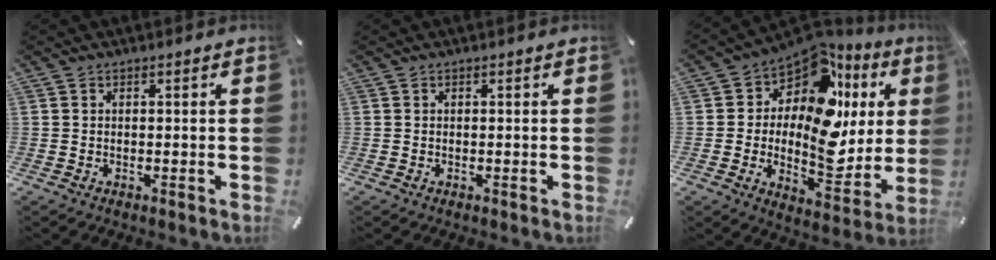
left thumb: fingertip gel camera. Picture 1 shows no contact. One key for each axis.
{"total": 0.0}
{"total": 15.7, "fx": 5.2, "fy": 9.3, "fz": 11.5, "tx": -0.182, "ty": -0.079, "tz": 0.082}